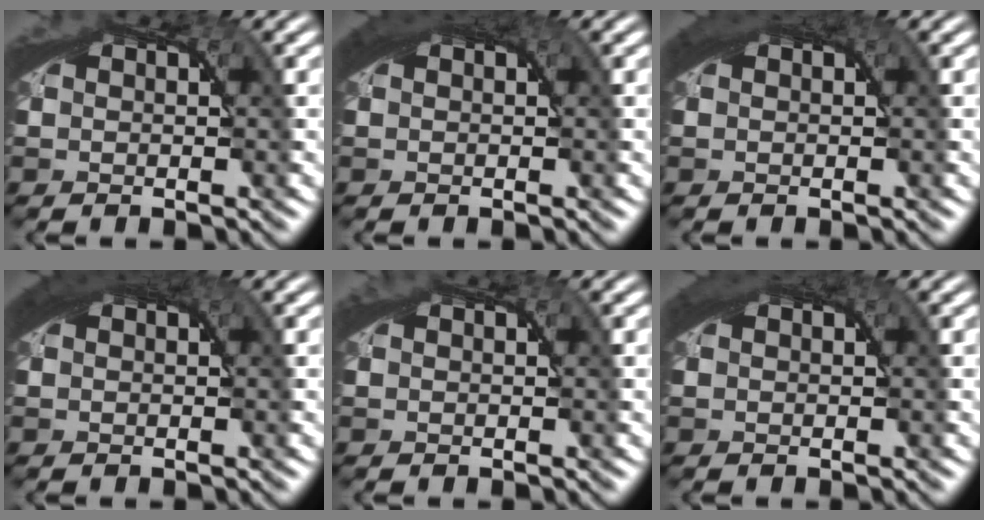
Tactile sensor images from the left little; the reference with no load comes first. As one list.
[{"total": 2.3, "force": [1.2, 0.5, 1.9], "torque": [-0.022, 0.010, 0.014]}, {"total": 2.0, "force": [1.1, 0.5, 1.6], "torque": [-0.019, 0.009, 0.013]}, {"total": 2.7, "force": [1.4, 0.7, 2.3], "torque": [-0.026, 0.013, 0.017]}, {"total": 0.0}, {"total": 1.7, "force": [1.0, 0.4, 1.4], "torque": [-0.016, 0.008, 0.012]}]